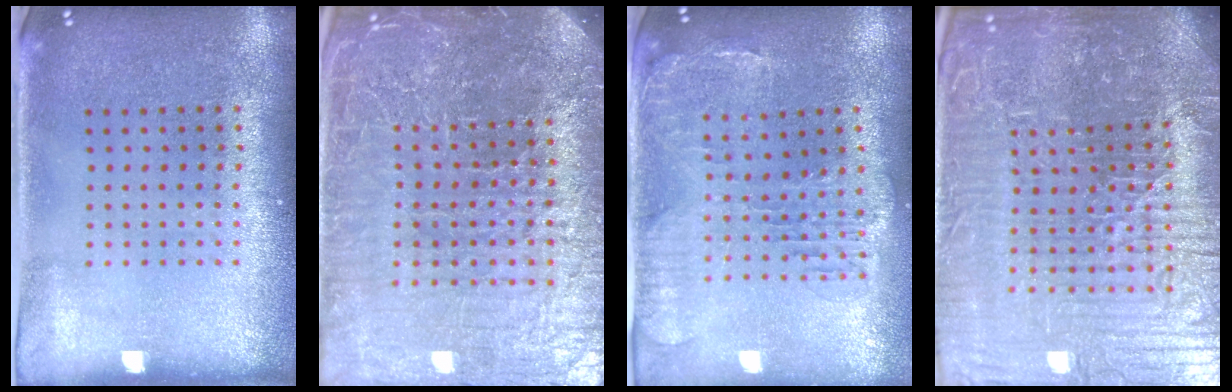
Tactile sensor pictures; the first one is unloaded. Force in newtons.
{"total": 6.5, "press": 5.7, "slide": 3.1}
{"total": 1.5, "press": 1.5, "slide": 0.4}
{"total": 6.7, "press": 6.2, "slide": 2.6}